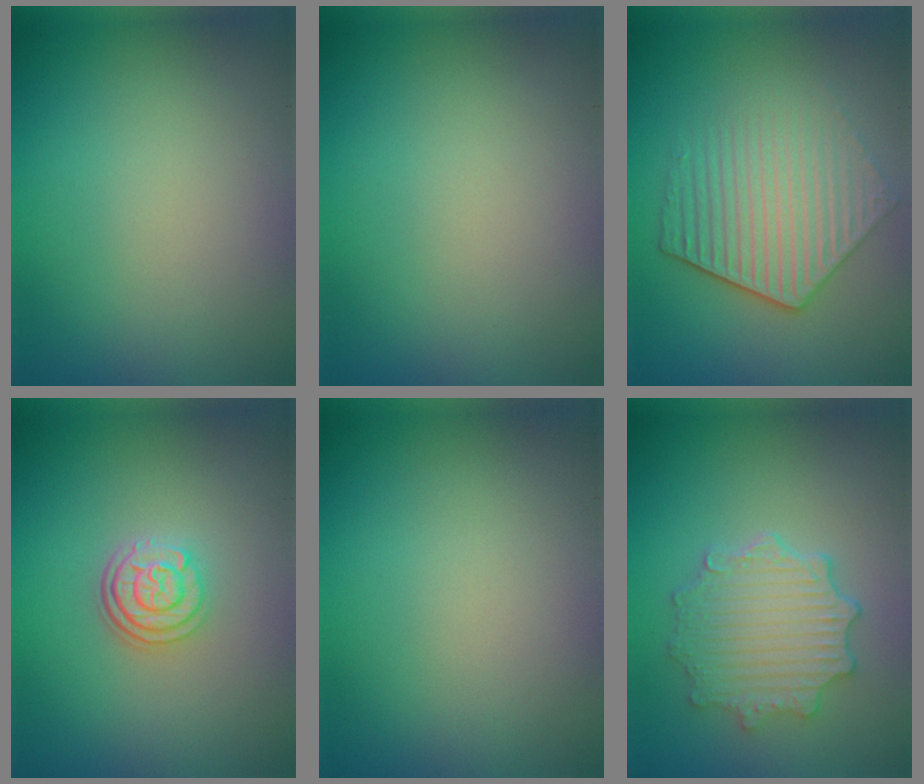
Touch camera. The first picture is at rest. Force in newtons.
{"total": 0.0}
{"total": 5.3, "press": 4.1, "slide": 3.3}
{"total": 3.2, "press": 2.5, "slide": 2.0}
{"total": 0.0}
{"total": 4.9, "press": 3.9, "slide": 3.0}